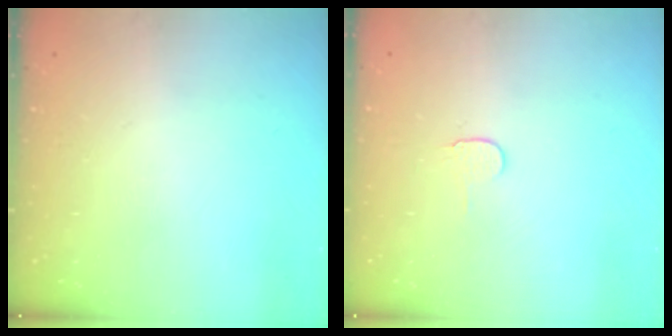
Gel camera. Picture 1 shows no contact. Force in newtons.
{"total": 4.0, "press": 3.9, "slide": 0.5}